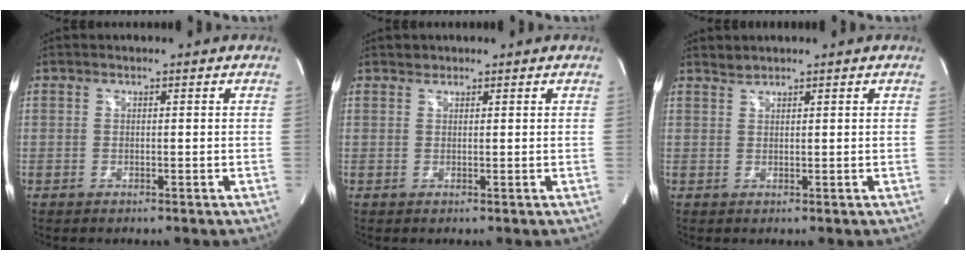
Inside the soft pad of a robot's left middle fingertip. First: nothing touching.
{"total": 0.7, "force": [0.6, 0.4, -0.1], "torque": [0.001, 0.001, 0.008]}
{"total": 1.0, "force": [1.0, -0.1, -0.1], "torque": [-0.004, 0.002, 0.023]}